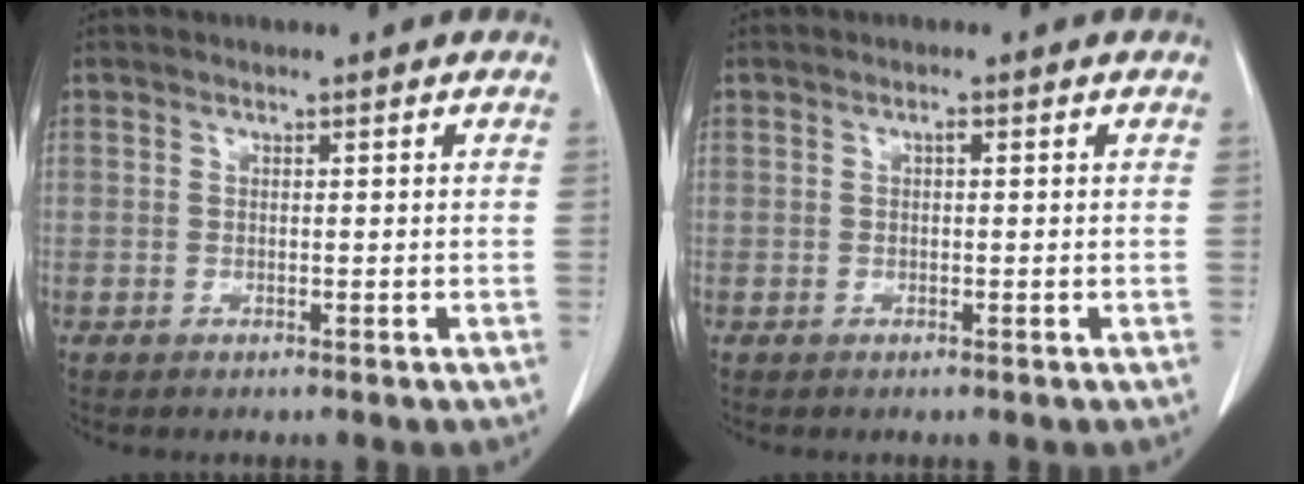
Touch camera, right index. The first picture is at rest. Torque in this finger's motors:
{"motor_torque": [0.09, -0.05, 0.06, 0.03]}